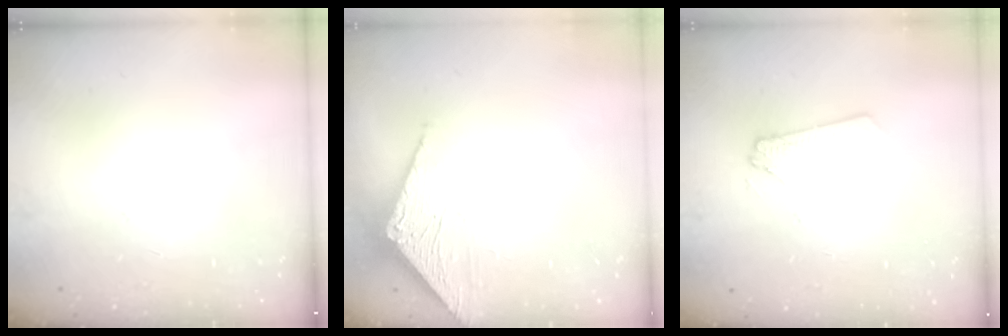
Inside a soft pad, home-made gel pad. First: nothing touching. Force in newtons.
{"total": 3.1, "press": 3.1, "slide": 0.2}
{"total": 2.4, "press": 2.4, "slide": 0.2}